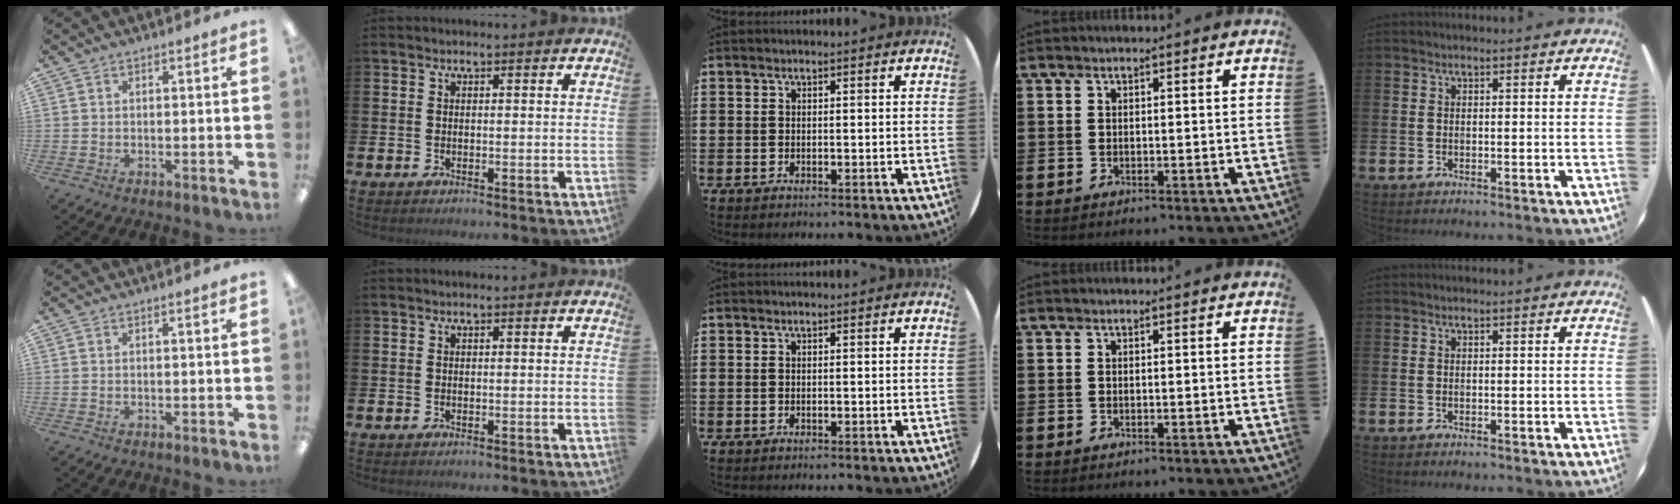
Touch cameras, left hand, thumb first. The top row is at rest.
{}